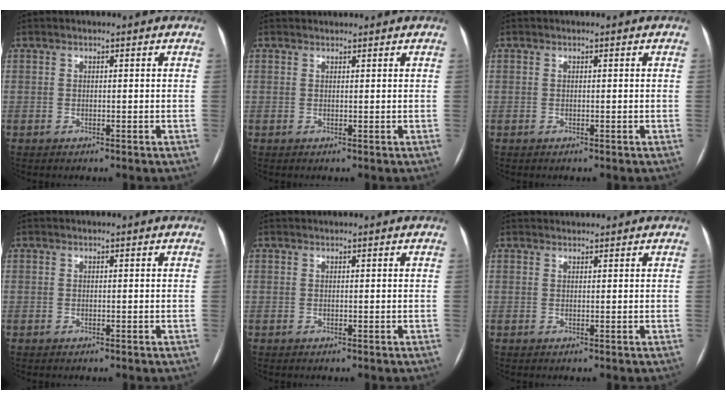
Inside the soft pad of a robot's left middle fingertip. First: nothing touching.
{"total": 1.5, "force": [1.4, 0.3, 0.1], "torque": [-0.007, 0.020, 0.026]}
{"total": 0.0}
{"total": 0.0}
{"total": 0.7, "force": [0.7, 0.0, 0.1], "torque": [-0.002, 0.015, 0.015]}
{"total": 1.8, "force": [1.8, 0.2, 0.0], "torque": [-0.005, 0.022, 0.033]}